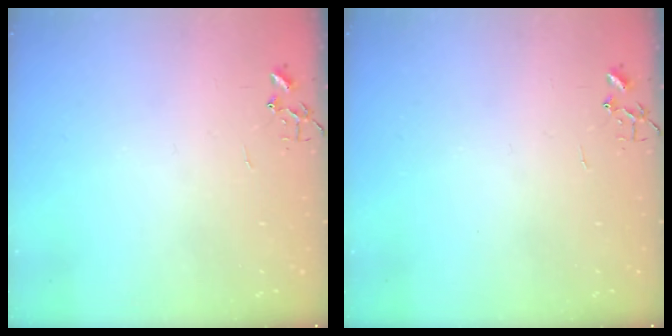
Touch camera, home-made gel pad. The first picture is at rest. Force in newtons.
{"total": 0.0}